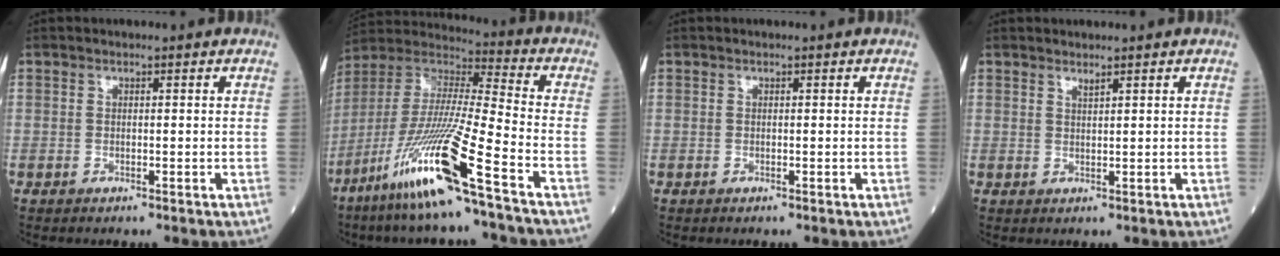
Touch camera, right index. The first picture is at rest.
{"total": 18.5, "force": [-10.3, -1.0, 15.3], "torque": [-0.342, -0.046, -0.204]}
{"total": 0.0}
{"total": 0.8, "force": [0.7, -0.1, 0.3], "torque": [-0.008, -0.006, 0.014]}